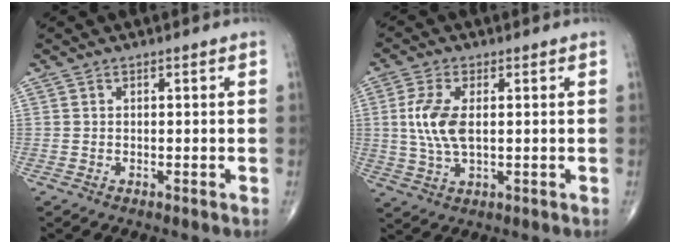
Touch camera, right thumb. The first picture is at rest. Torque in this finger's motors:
{"motor_torque": [-0.69, 0.61, 0.36, -0.07, 0.08]}